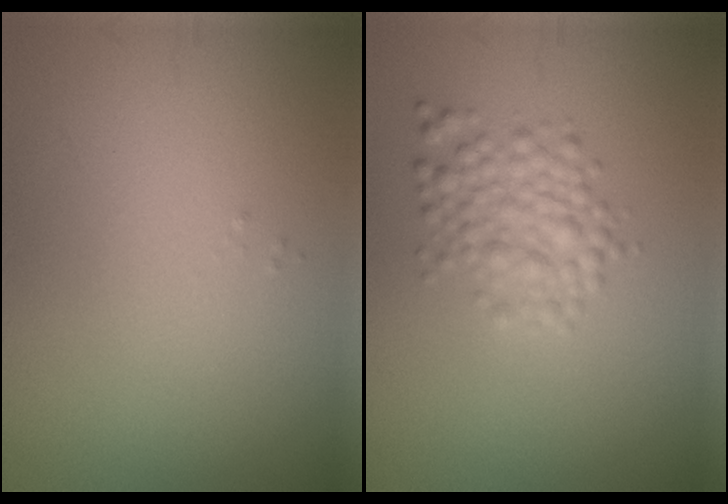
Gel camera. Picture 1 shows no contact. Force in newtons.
{"total": 3.3, "press": 3.3, "slide": 0.1}